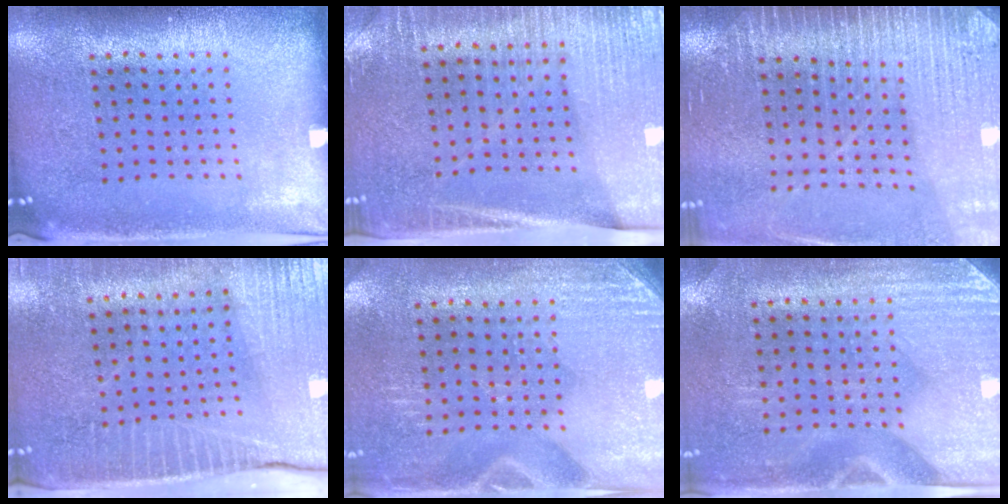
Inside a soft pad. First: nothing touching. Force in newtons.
{"total": 3.1, "press": 2.9, "slide": 1.2}
{"total": 3.5, "press": 3.4, "slide": 0.3}
{"total": 3.6, "press": 3.3, "slide": 1.5}
{"total": 2.8, "press": 2.5, "slide": 1.3}
{"total": 3.0, "press": 2.6, "slide": 1.5}